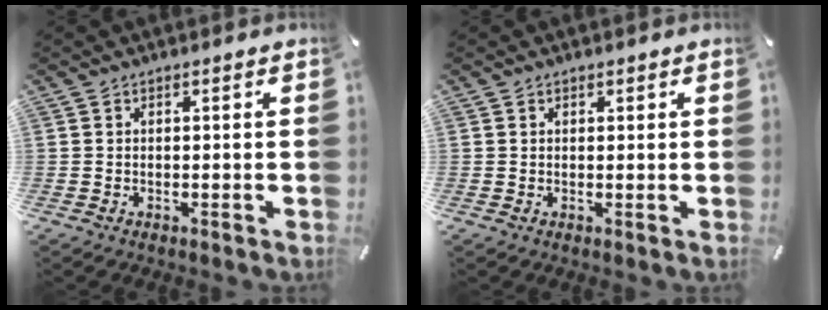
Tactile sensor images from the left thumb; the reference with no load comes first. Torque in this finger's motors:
{"motor_torque": [-0.16, -0.39, -0.22, 0.22, -0.05]}